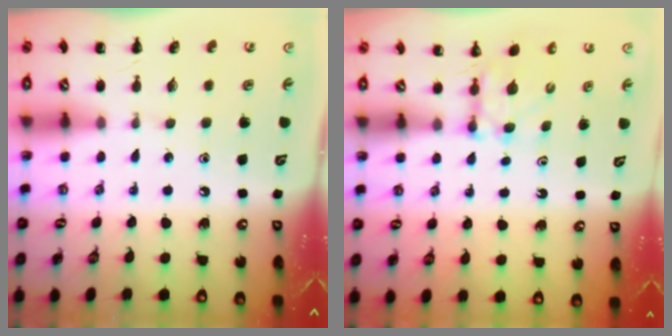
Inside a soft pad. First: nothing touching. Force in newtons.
{"total": 3.5, "press": 3.3, "slide": 1.1}